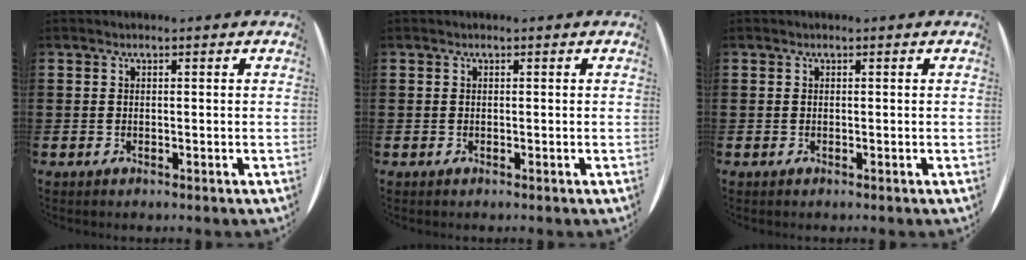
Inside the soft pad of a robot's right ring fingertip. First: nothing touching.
{"total": 0.0}
{"total": 0.0}